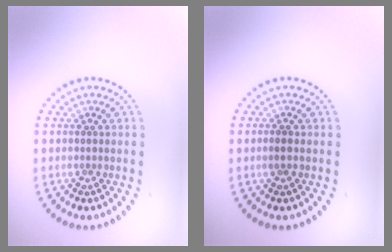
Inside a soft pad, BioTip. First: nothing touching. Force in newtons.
{"total": 0.8, "press": 0.7, "slide": 0.3}